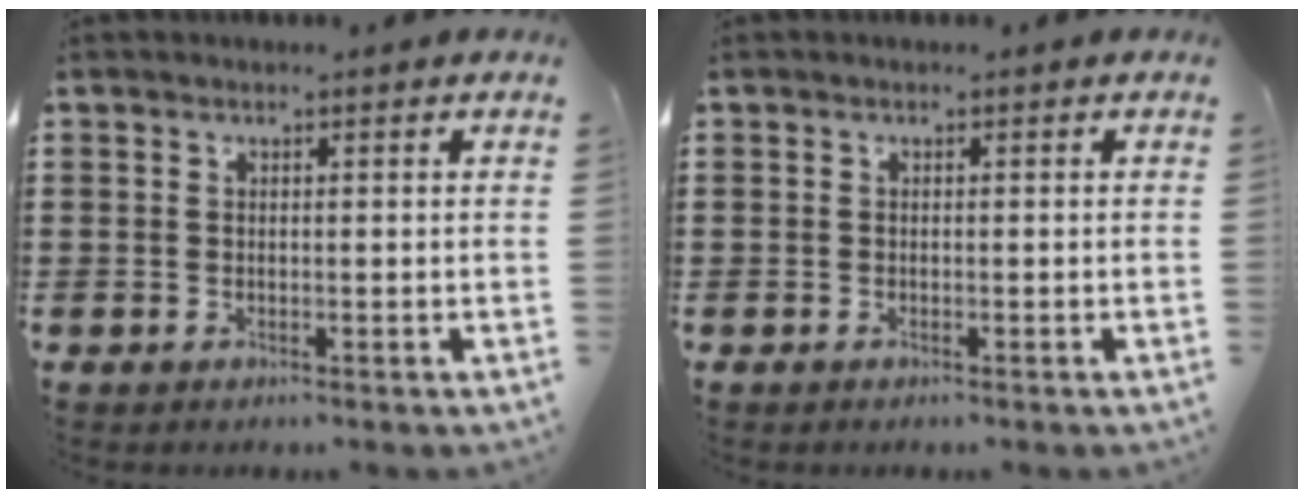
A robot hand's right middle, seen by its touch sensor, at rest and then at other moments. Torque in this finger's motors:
{"motor_torque": [0.07, 0.14, 0.04, 0.00]}